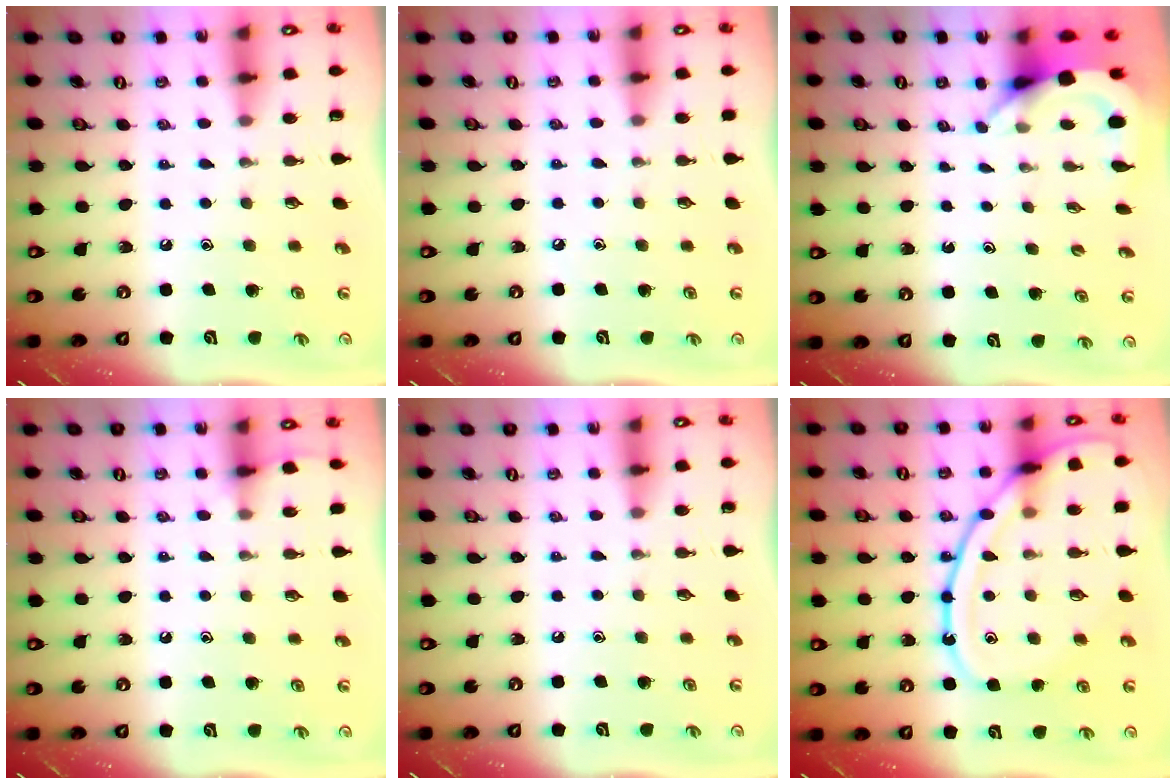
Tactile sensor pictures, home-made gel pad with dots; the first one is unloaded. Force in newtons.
{"total": 2.5, "press": 2.5, "slide": 0.4}
{"total": 3.7, "press": 3.7, "slide": 0.2}
{"total": 4.0, "press": 3.9, "slide": 0.6}
{"total": 0.0}
{"total": 18.0, "press": 17.9, "slide": 1.4}